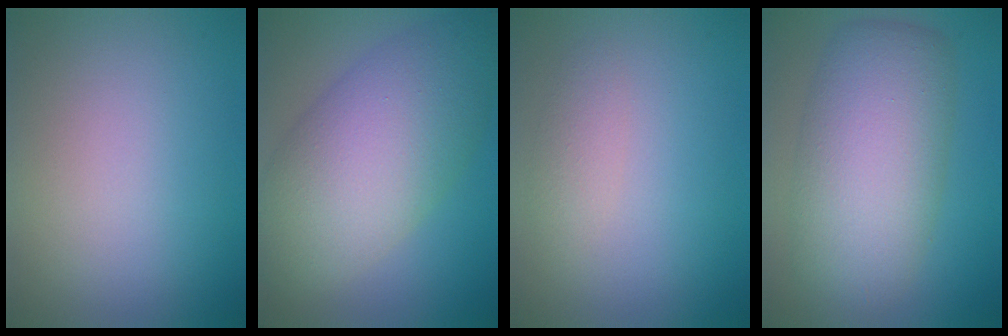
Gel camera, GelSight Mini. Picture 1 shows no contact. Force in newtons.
{"total": 10.0, "press": 10.0, "slide": 0.4}
{"total": 1.4, "press": 1.4, "slide": 0.1}
{"total": 8.9, "press": 8.9, "slide": 0.1}